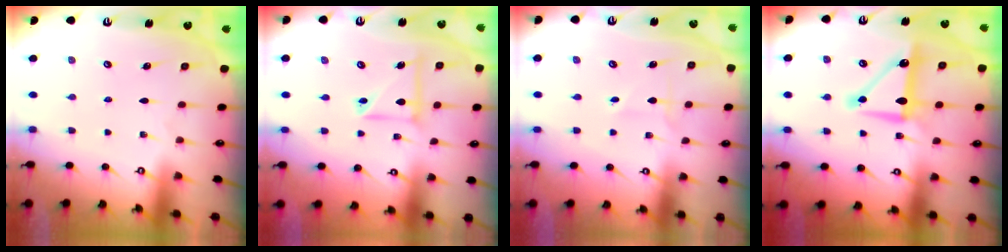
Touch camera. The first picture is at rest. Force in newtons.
{"total": 9.1, "press": 9.0, "slide": 1.2}
{"total": 3.6, "press": 3.6, "slide": 0.5}
{"total": 11.9, "press": 11.9, "slide": 0.8}